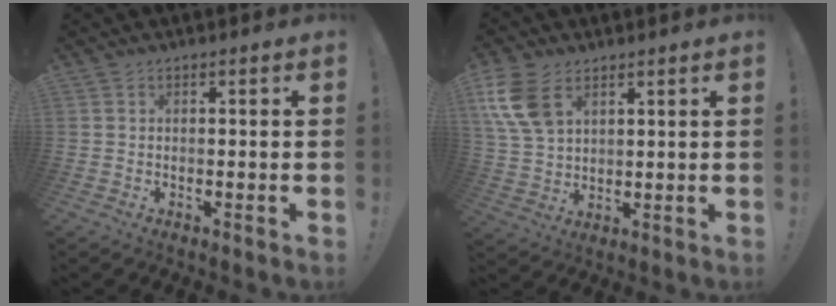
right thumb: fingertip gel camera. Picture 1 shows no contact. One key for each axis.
{"total": 11.4, "fx": 5.5, "fy": 7.1, "fz": 7.0, "tx": -0.143, "ty": -0.012, "tz": 0.112}